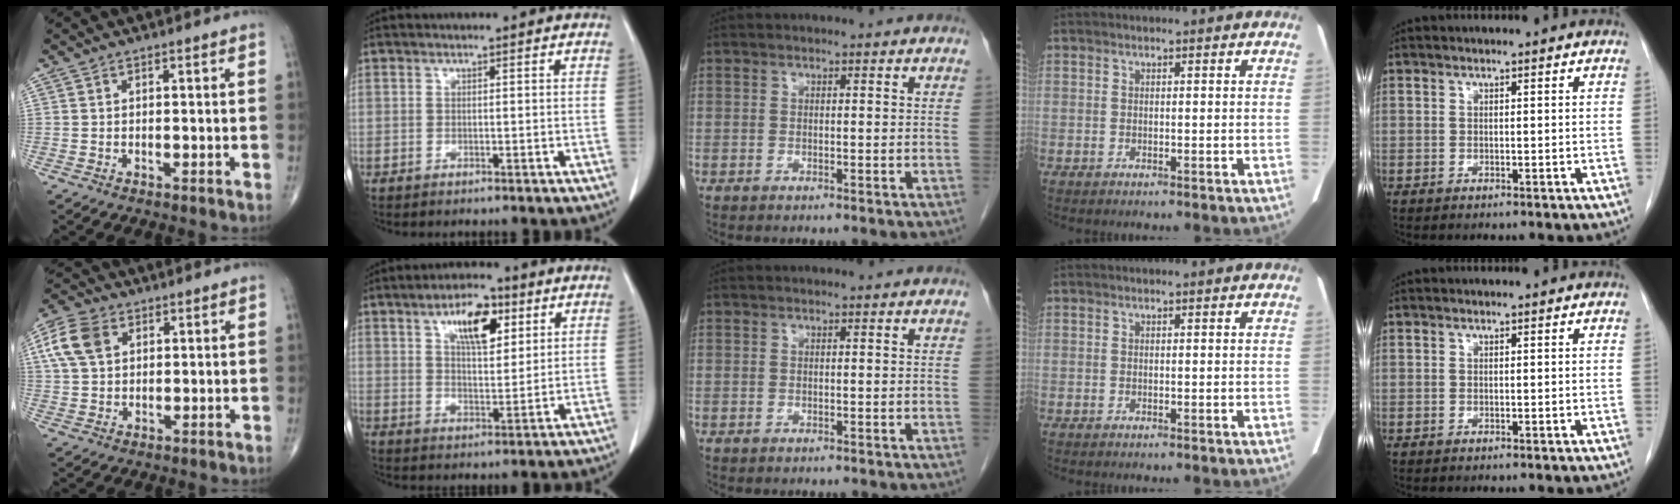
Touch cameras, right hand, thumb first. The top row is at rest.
{"thumb": {"total": 8.8, "force": [3.0, 6.0, 5.6], "torque": [-0.109, 0.008, 0.055]}, "index": {"total": 8.7, "force": [4.2, 3.4, 6.8], "torque": [-0.114, 0.008, 0.072]}, "middle": {"total": 0.7, "force": [-0.6, 0.2, 0.1], "torque": [-0.011, -0.001, -0.010]}}